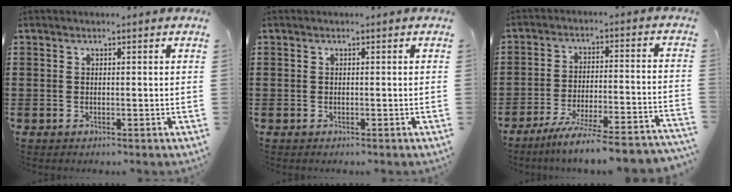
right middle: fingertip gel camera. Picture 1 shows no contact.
{"total": 0.0}
{"total": 7.4, "force": [-6.6, -0.7, 3.4], "torque": [-0.052, -0.010, -0.125]}